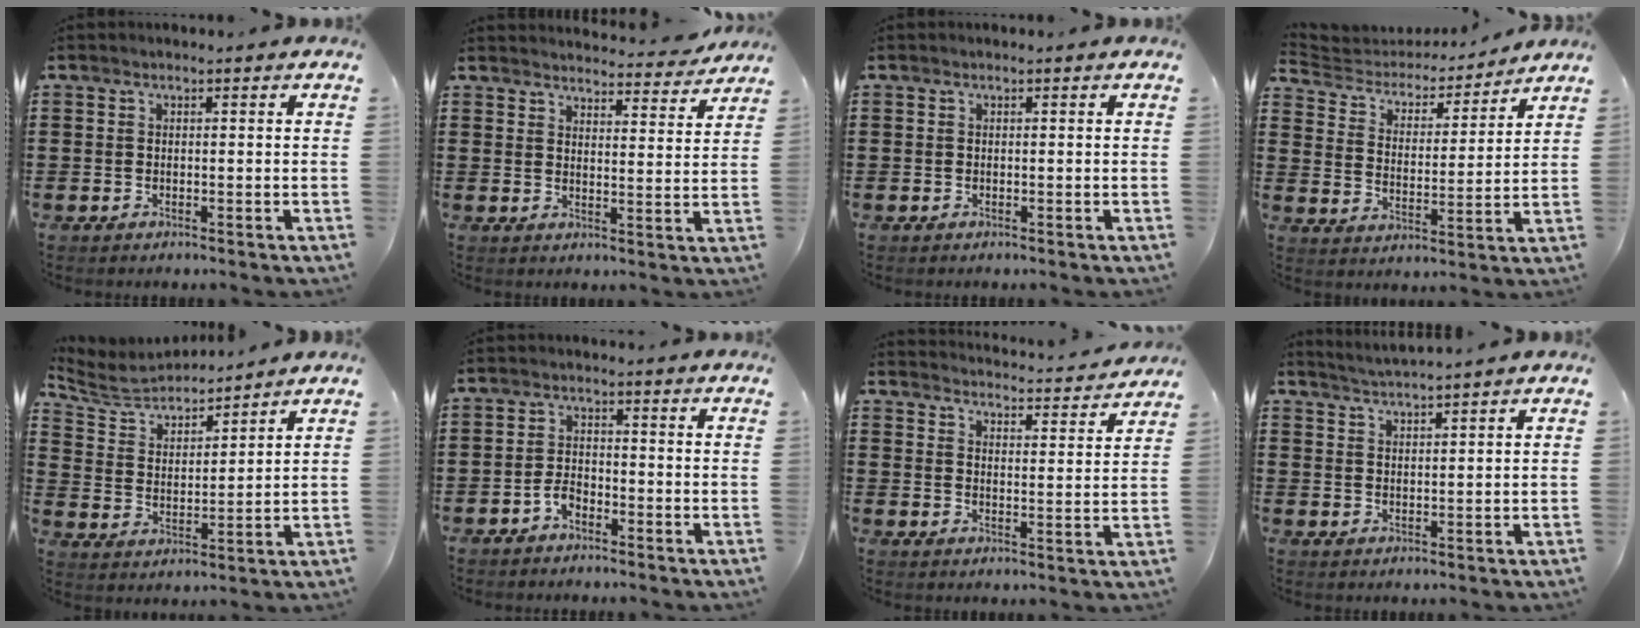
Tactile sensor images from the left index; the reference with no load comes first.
{"total": 4.0, "force": [4.0, 0.0, 0.3], "torque": [-0.013, -0.026, 0.069]}
{"total": 0.0}
{"total": 3.9, "force": [3.7, 1.1, 0.5], "torque": [-0.037, -0.028, 0.055]}
{"total": 5.7, "force": [5.3, 1.3, 1.4], "torque": [-0.057, -0.028, 0.090]}
{"total": 2.7, "force": [-1.8, 1.3, 1.4], "torque": [-0.037, 0.003, -0.039]}
{"total": 3.4, "force": [3.4, -0.4, 0.0], "torque": [-0.012, -0.035, 0.053]}
{"total": 2.3, "force": [2.2, -0.7, 0.1], "torque": [-0.007, -0.009, 0.041]}